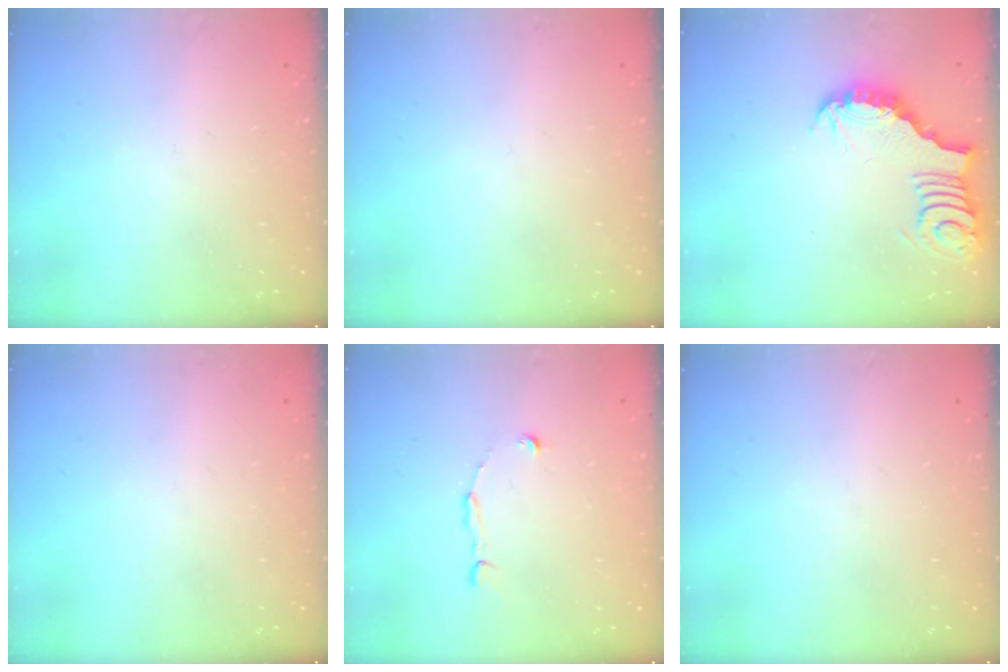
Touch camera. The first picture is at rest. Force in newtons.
{"total": 0.0}
{"total": 3.8, "press": 3.7, "slide": 0.5}
{"total": 0.0}
{"total": 1.9, "press": 1.9, "slide": 0.2}
{"total": 0.0}